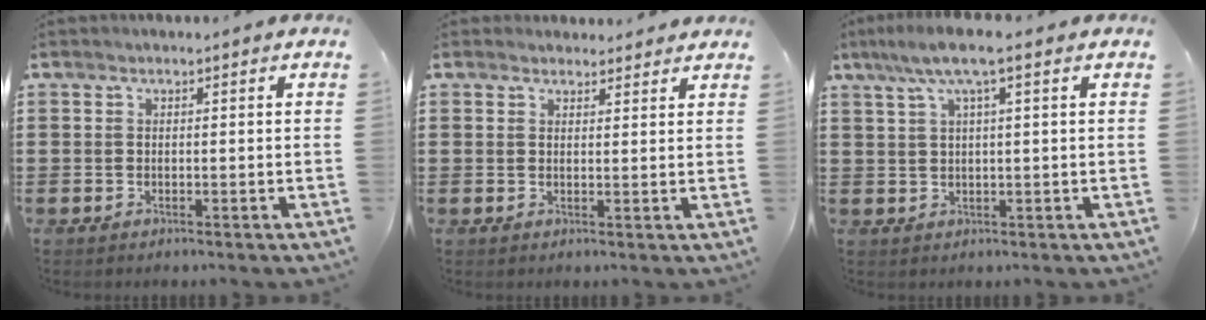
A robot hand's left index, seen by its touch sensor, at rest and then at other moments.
{"total": 2.1, "force": [2.0, 0.7, 0.1], "torque": [0.001, -0.001, 0.038]}
{"total": 5.2, "force": [2.1, 0.7, 4.7], "torque": [-0.098, 0.007, 0.034]}